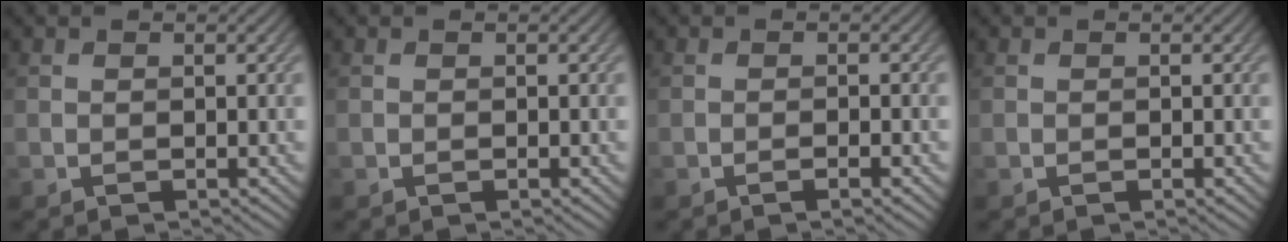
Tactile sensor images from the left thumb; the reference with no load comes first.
{"total": 0.0}
{"total": 1.9, "force": [-0.9, 0.2, 1.6], "torque": [-0.025, 0.006, -0.019]}
{"total": 0.0}